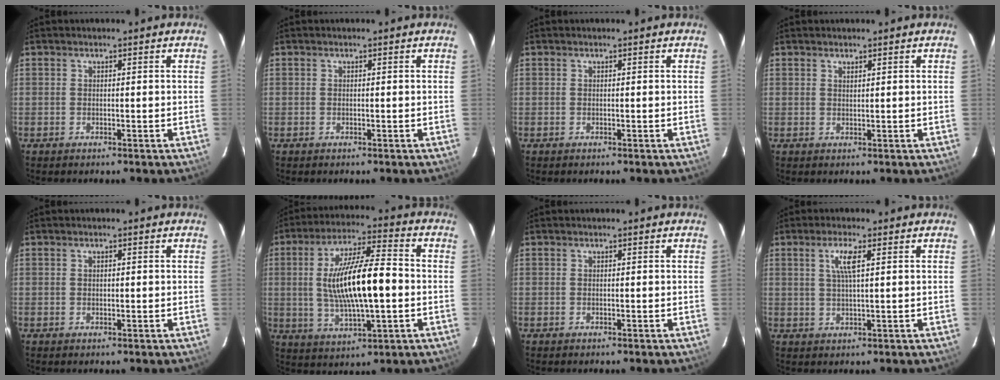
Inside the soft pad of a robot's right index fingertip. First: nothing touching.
{"total": 0.0}
{"total": 0.0}
{"total": 0.8, "force": [0.7, 0.1, 0.3], "torque": [-0.006, 0.000, 0.013]}
{"total": 0.7, "force": [0.2, 0.4, 0.5], "torque": [-0.008, 0.003, 0.003]}
{"total": 16.3, "force": [-0.6, 4.3, 15.7], "torque": [-0.289, 0.005, -0.004]}
{"total": 0.0}
{"total": 4.0, "force": [1.4, 0.3, 3.7], "torque": [-0.073, 0.002, 0.026]}